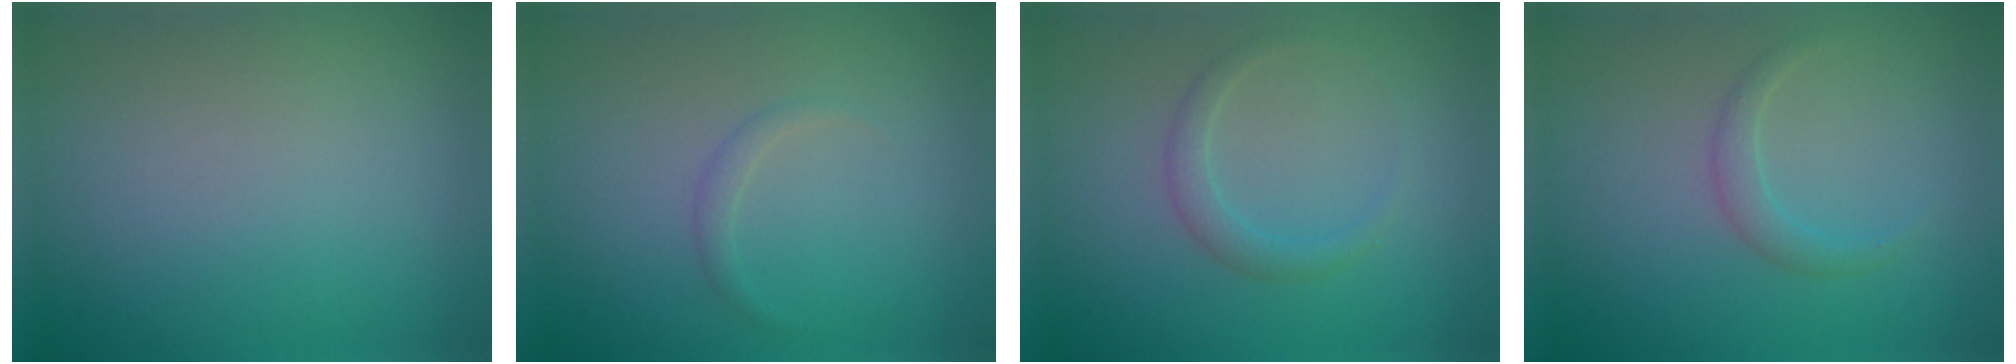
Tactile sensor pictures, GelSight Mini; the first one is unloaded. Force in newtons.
{"total": 0.7, "press": 0.7, "slide": 0.0}
{"total": 1.5, "press": 1.5, "slide": 0.2}
{"total": 1.3, "press": 1.2, "slide": 0.2}